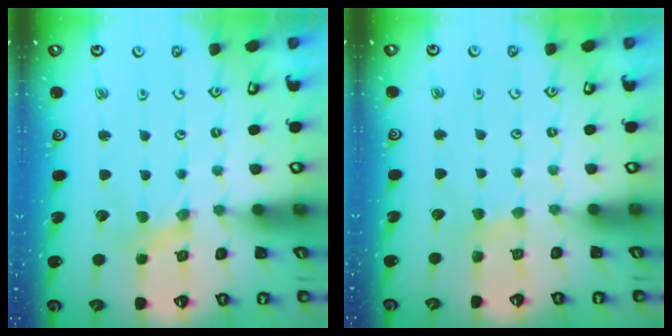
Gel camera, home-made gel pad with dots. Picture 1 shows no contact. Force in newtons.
{"total": 2.1, "press": 2.1, "slide": 0.4}